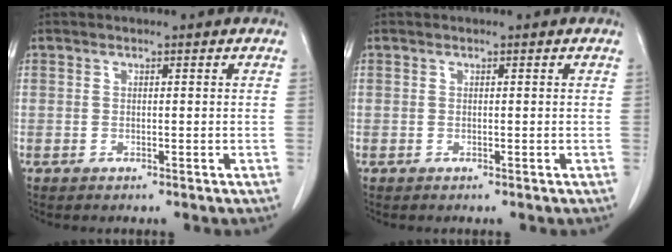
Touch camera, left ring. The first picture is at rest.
{"total": 0.0}